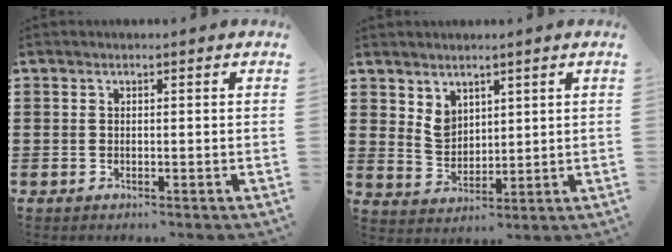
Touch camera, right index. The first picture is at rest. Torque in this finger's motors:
{"motor_torque": [0.21, 0.00, 0.19, 0.06]}